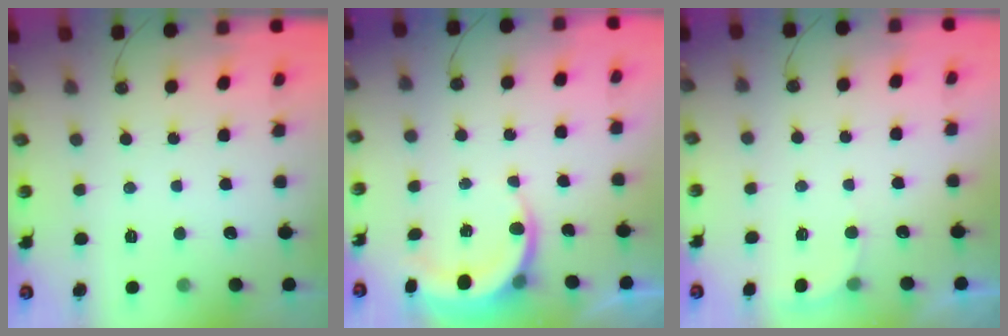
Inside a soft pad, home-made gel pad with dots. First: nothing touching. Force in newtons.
{"total": 5.6, "press": 5.2, "slide": 1.8}
{"total": 3.0, "press": 2.8, "slide": 1.0}